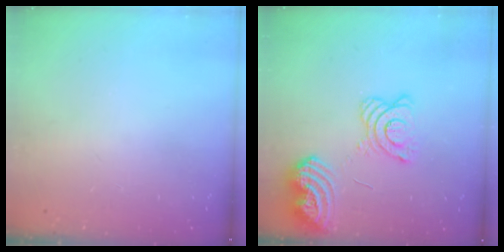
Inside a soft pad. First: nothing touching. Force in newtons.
{"total": 15.1, "press": 15.0, "slide": 1.8}